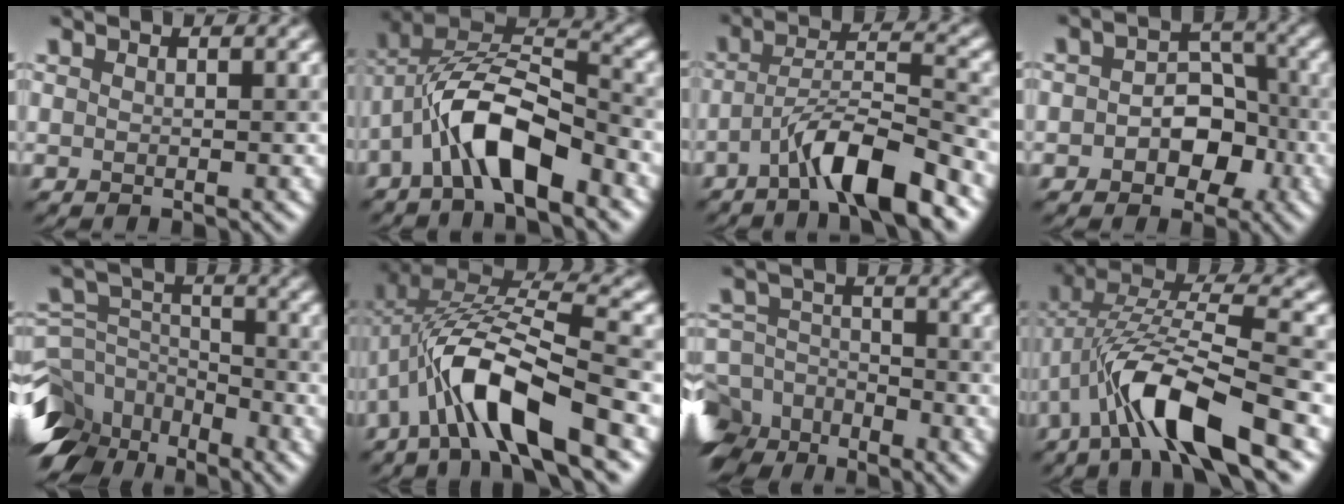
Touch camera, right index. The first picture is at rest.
{"total": 8.2, "force": [-3.7, 3.1, 6.6], "torque": [-0.123, 0.014, -0.072]}
{"total": 6.5, "force": [-4.0, 1.2, 4.9], "torque": [-0.087, 0.009, -0.077]}
{"total": 5.0, "force": [-1.2, 3.7, 3.1], "torque": [-0.021, 0.000, -0.029]}
{"total": 10.5, "force": [-7.7, 5.8, 4.2], "torque": [-0.084, -0.003, -0.133]}
{"total": 10.5, "force": [-3.8, 3.4, 9.2], "torque": [-0.175, 0.013, -0.074]}
{"total": 9.2, "force": [-6.6, 5.9, 2.7], "torque": [-0.053, -0.024, -0.110]}
{"total": 10.3, "force": [-4.5, 2.7, 8.8], "torque": [-0.172, 0.011, -0.087]}